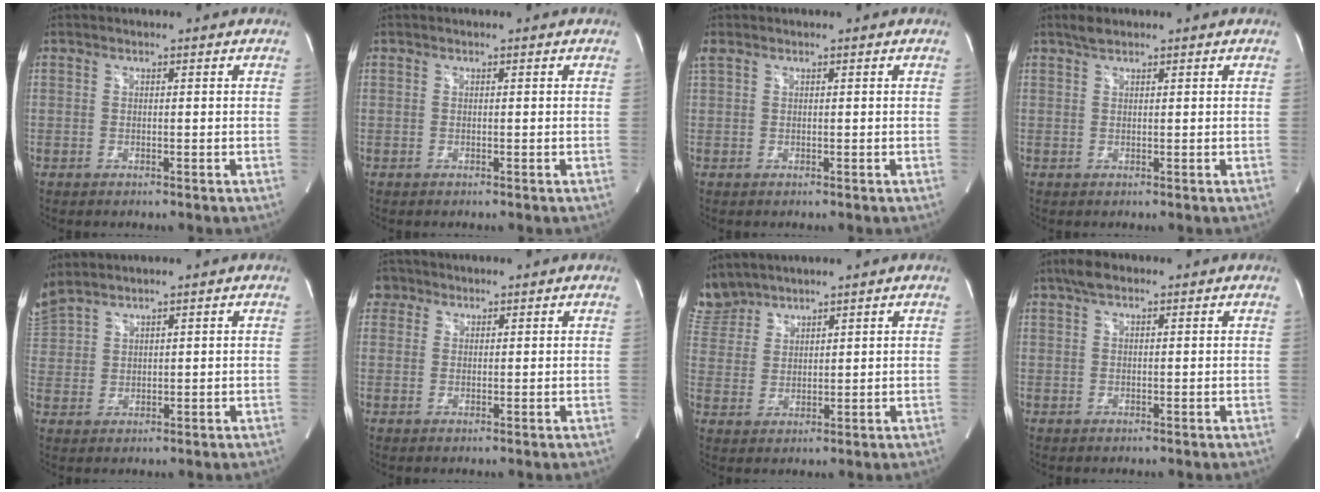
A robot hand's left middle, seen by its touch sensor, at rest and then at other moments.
{"total": 0.0}
{"total": 1.2, "force": [0.8, 0.6, 0.6], "torque": [-0.024, 0.024, 0.023]}
{"total": 1.7, "force": [1.4, 0.5, 0.8], "torque": [-0.021, 0.008, 0.028]}
{"total": 5.4, "force": [5.1, 0.5, 1.8], "torque": [-0.061, 0.018, 0.117]}
{"total": 2.9, "force": [1.6, 2.4, 0.2], "torque": [0.001, 0.014, 0.025]}
{"total": 6.7, "force": [6.4, 2.0, 0.3], "torque": [-0.016, 0.012, 0.143]}
{"total": 2.8, "force": [1.9, 1.1, 1.8], "torque": [-0.041, 0.018, 0.034]}